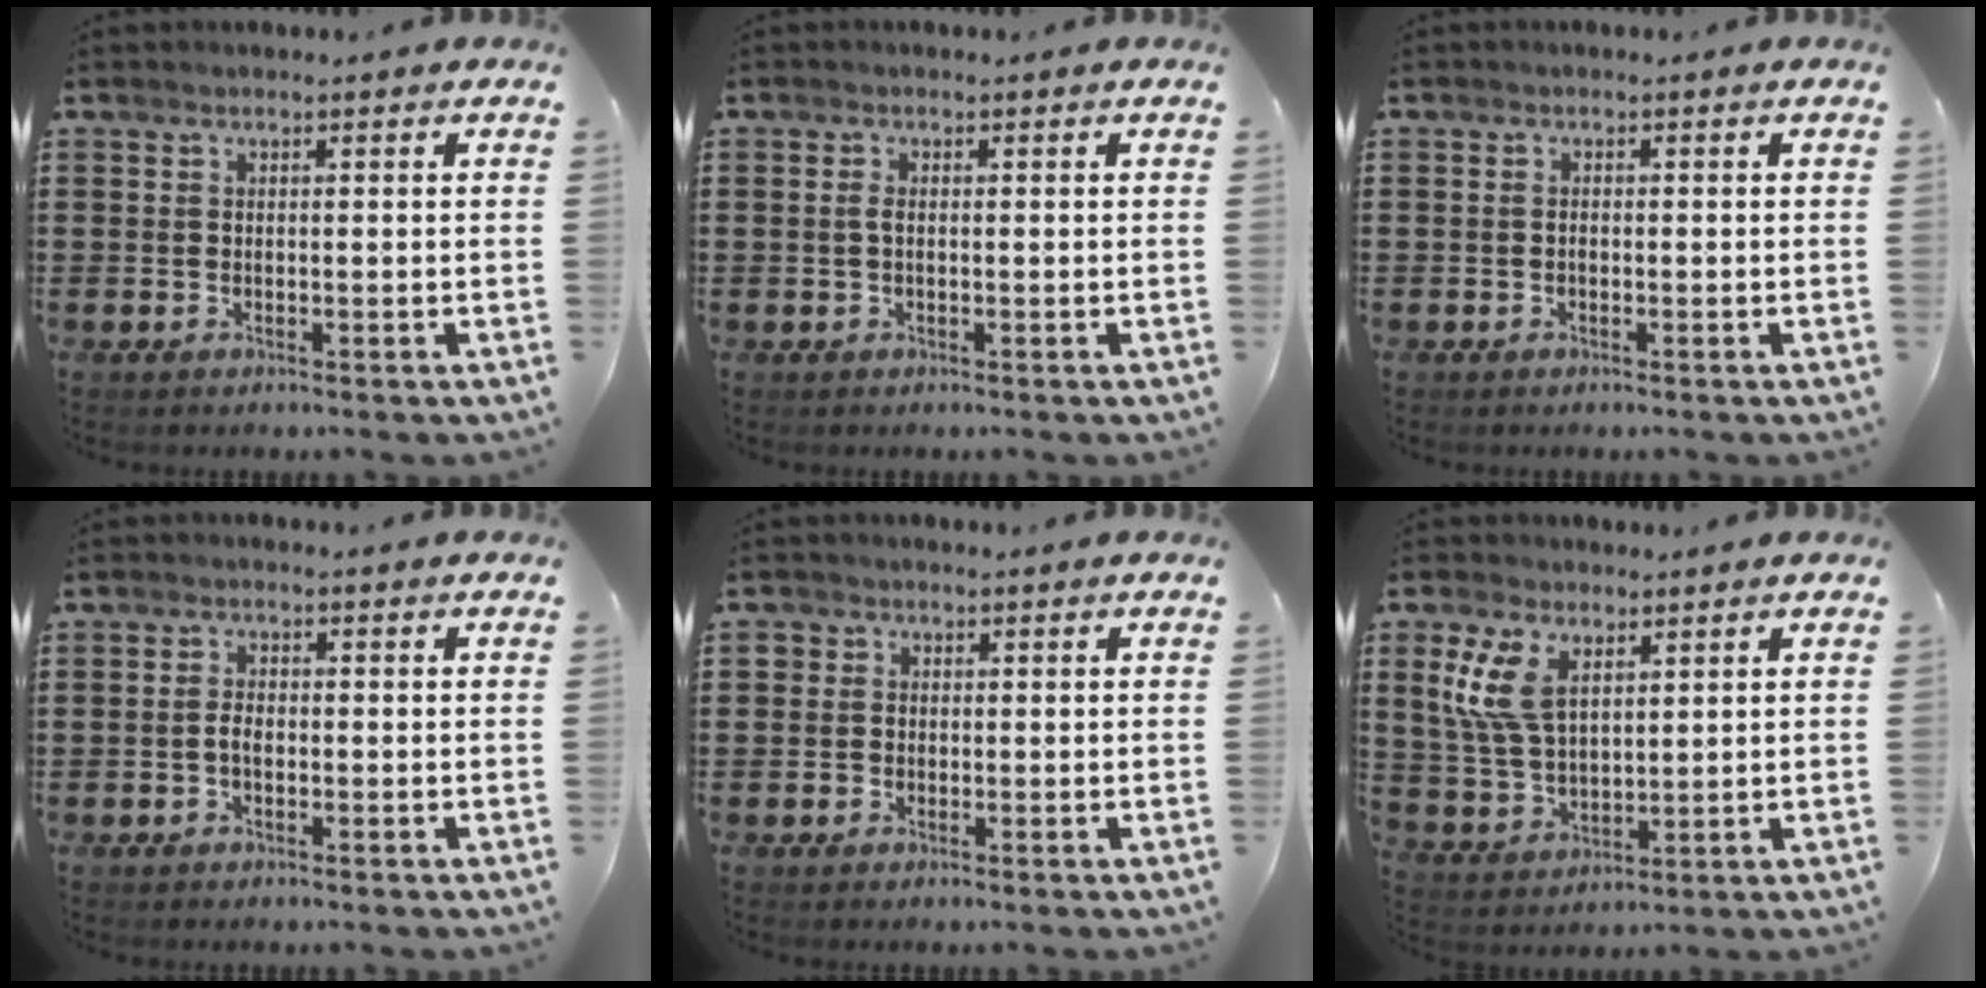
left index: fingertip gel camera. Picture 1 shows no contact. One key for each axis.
{"total": 1.3, "fx": -0.1, "fy": 0.5, "fz": 1.2, "tx": -0.032, "ty": -0.002, "tz": -0.004}
{"total": 0.6, "fx": -0.3, "fy": 0.4, "fz": 0.3, "tx": -0.008, "ty": 0.000, "tz": -0.005}
{"total": 1.8, "fx": -0.4, "fy": 0.9, "fz": 1.5, "tx": -0.039, "ty": 0.000, "tz": -0.011}
{"total": 1.4, "fx": 0.0, "fy": 1.4, "fz": 0.3, "tx": -0.010, "ty": 0.006, "tz": -0.001}
{"total": 8.1, "fx": 3.7, "fy": 4.3, "fz": 5.8, "tx": -0.146, "ty": 0.003, "tz": 0.064}